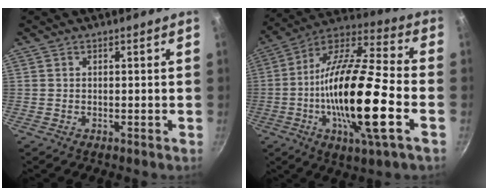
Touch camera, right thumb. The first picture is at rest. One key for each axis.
{"total": 24.5, "fx": -5.5, "fy": 5.9, "fz": 23.1, "tx": -0.420, "ty": 0.020, "tz": -0.115}